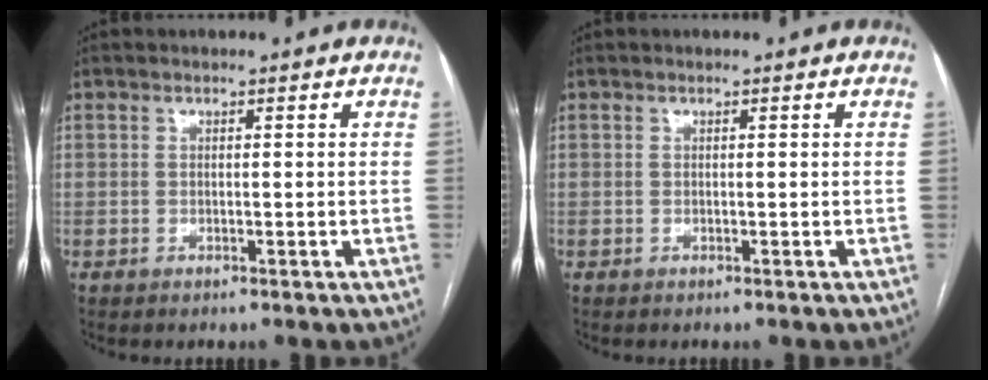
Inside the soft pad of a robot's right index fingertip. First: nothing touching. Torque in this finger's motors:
{"motor_torque": [0.00, 0.00, 0.00, 0.00]}